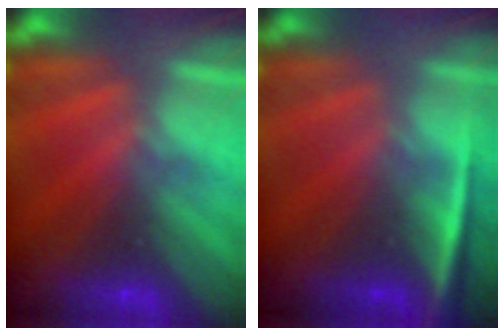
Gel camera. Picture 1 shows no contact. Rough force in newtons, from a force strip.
{"total": 2.4}